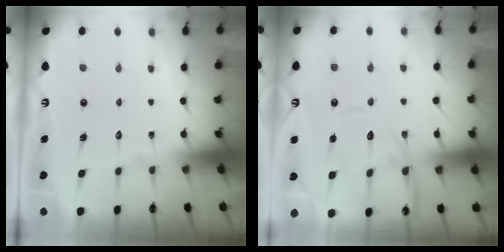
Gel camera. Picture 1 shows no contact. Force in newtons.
{"total": 14.0, "press": 14.0, "slide": 1.3}